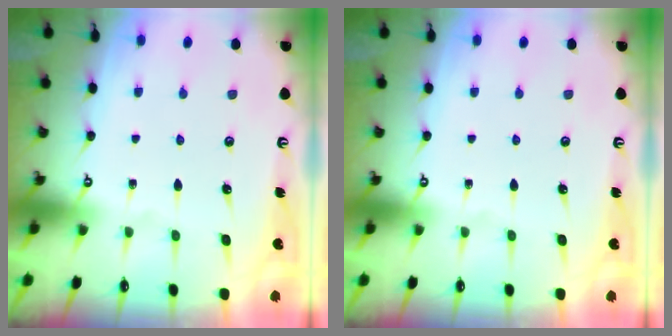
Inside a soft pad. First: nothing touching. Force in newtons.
{"total": 0.0}